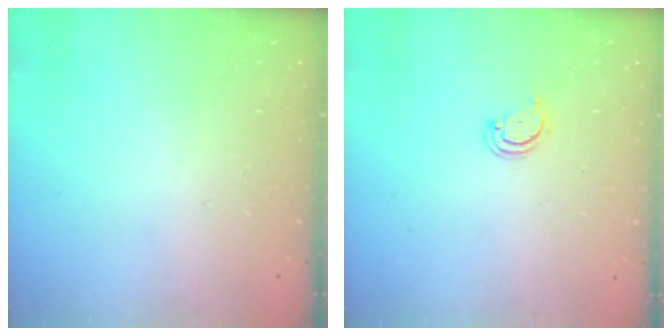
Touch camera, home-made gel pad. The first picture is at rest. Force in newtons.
{"total": 2.9, "press": 2.9, "slide": 0.2}